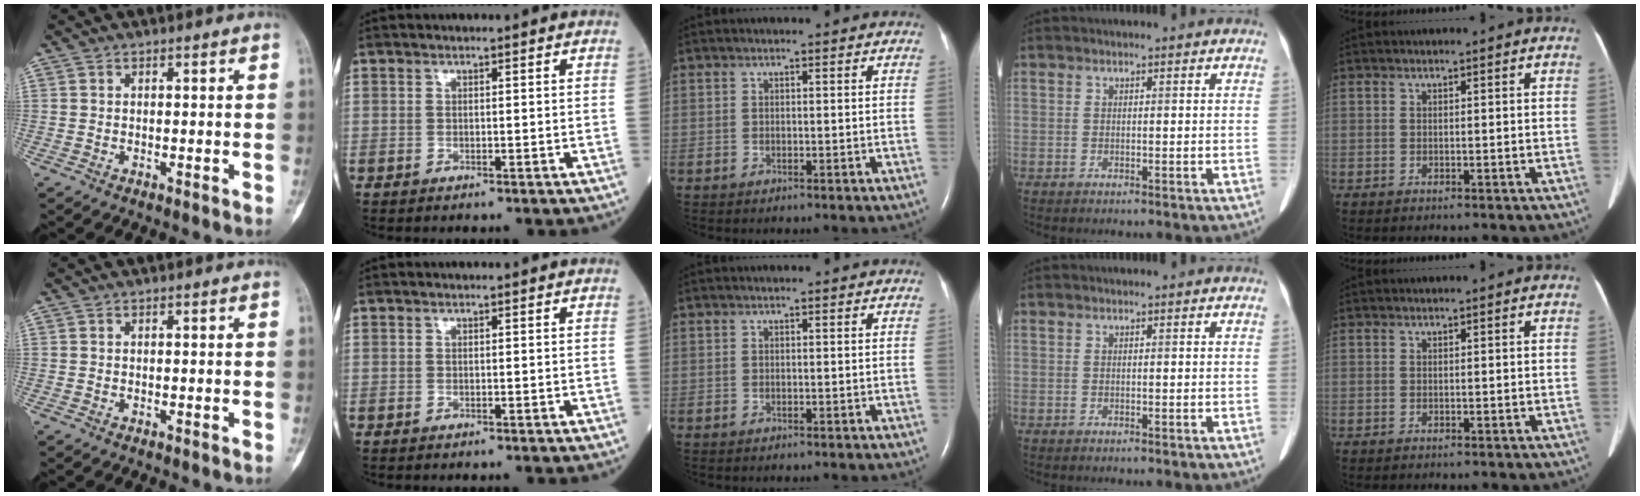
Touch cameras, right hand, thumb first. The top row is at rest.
{}